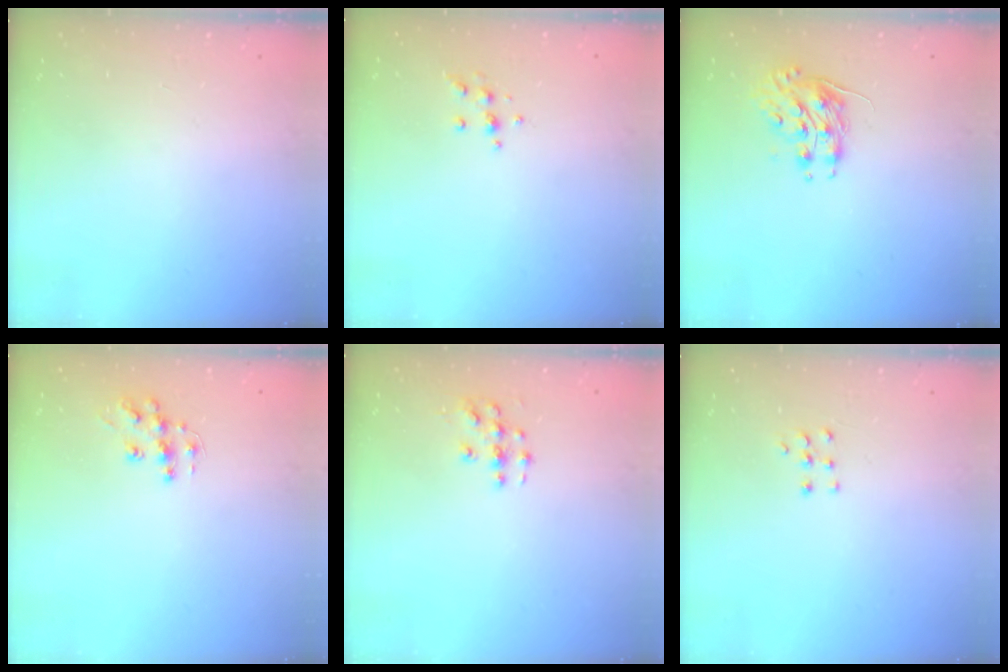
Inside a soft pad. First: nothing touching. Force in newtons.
{"total": 6.2, "press": 6.1, "slide": 0.7}
{"total": 8.2, "press": 8.1, "slide": 0.3}
{"total": 9.8, "press": 9.8, "slide": 0.6}
{"total": 4.2, "press": 4.2, "slide": 0.1}
{"total": 4.6, "press": 4.5, "slide": 0.5}